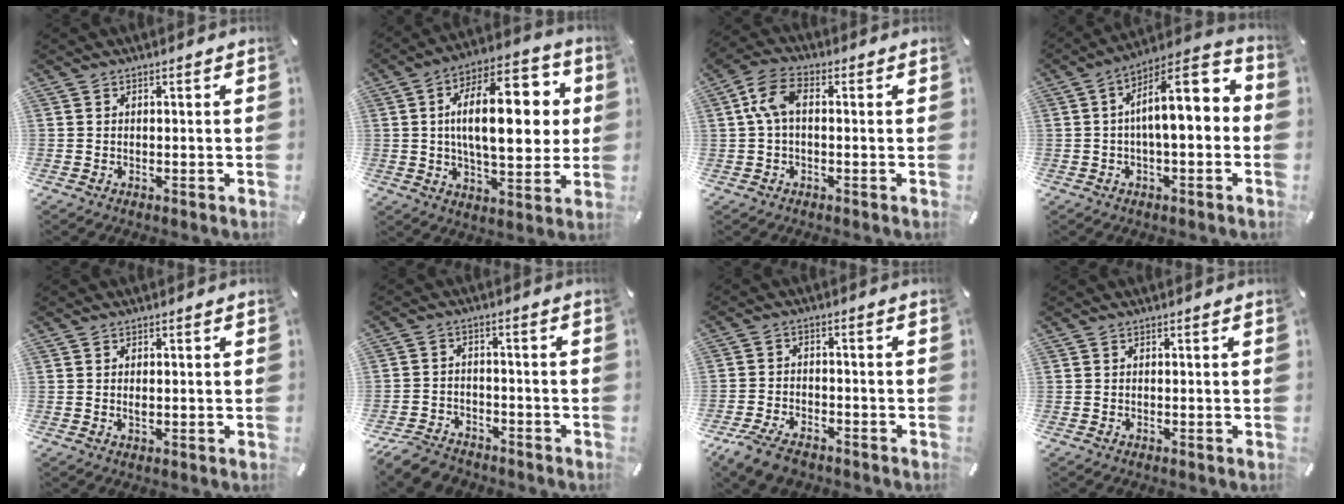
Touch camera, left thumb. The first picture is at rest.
{"total": 21.6, "force": [3.5, 10.2, 18.7], "torque": [-0.299, 0.001, 0.048]}
{"total": 7.5, "force": [0.6, 4.3, 6.1], "torque": [-0.141, 0.007, 0.007]}
{"total": 13.1, "force": [1.1, 5.3, 11.9], "torque": [-0.165, -0.017, 0.015]}
{"total": 1.1, "force": [0.0, 0.6, 0.9], "torque": [-0.018, 0.001, 0.000]}
{"total": 6.0, "force": [-5.0, 2.8, 1.4], "torque": [-0.033, 0.024, -0.099]}
{"total": 6.1, "force": [-4.6, 2.8, 2.8], "torque": [-0.068, 0.016, -0.088]}
{"total": 0.0}